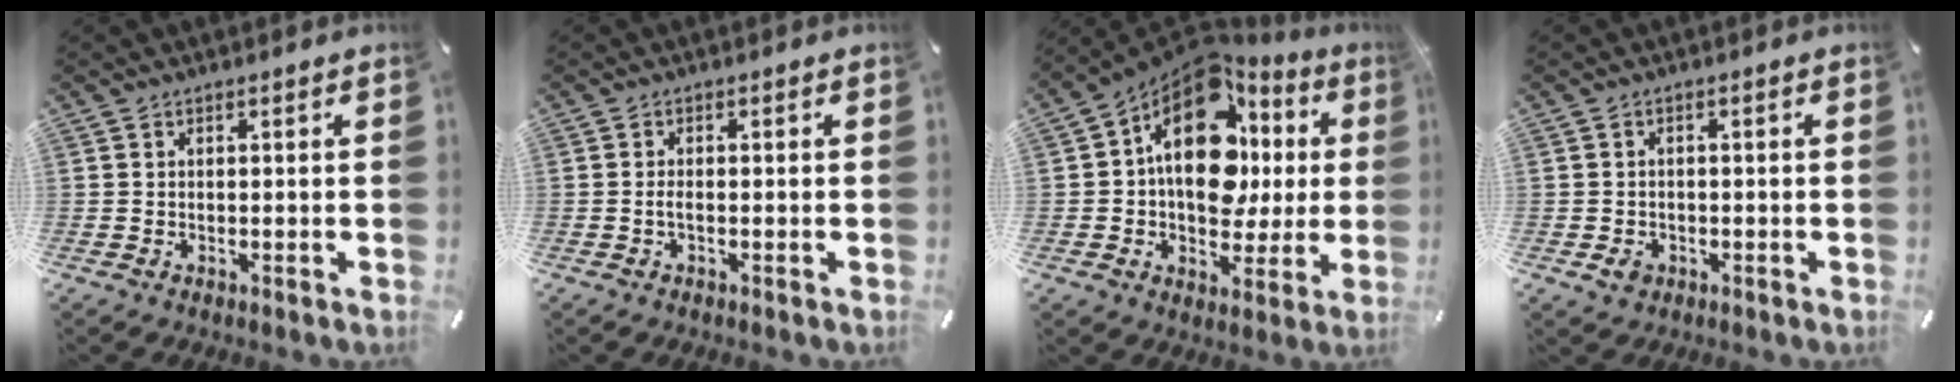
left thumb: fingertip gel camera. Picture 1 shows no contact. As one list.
[{"total": 1.5, "force": [-0.5, 0.5, 1.4], "torque": [-0.033, -0.002, -0.011]}, {"total": 19.0, "force": [4.0, 12.8, 13.4], "torque": [-0.203, -0.029, 0.068]}, {"total": 2.6, "force": [-1.0, 2.1, 1.3], "torque": [-0.029, 0.003, -0.021]}]